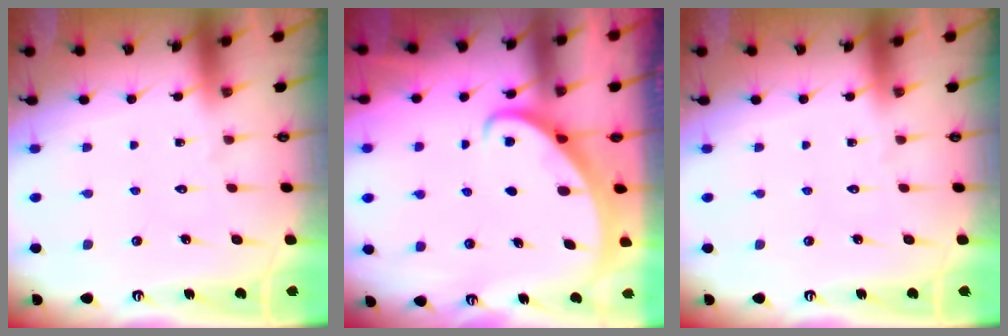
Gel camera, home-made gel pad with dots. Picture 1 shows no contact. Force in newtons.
{"total": 2.1, "press": 2.1, "slide": 0.2}
{"total": 0.0}